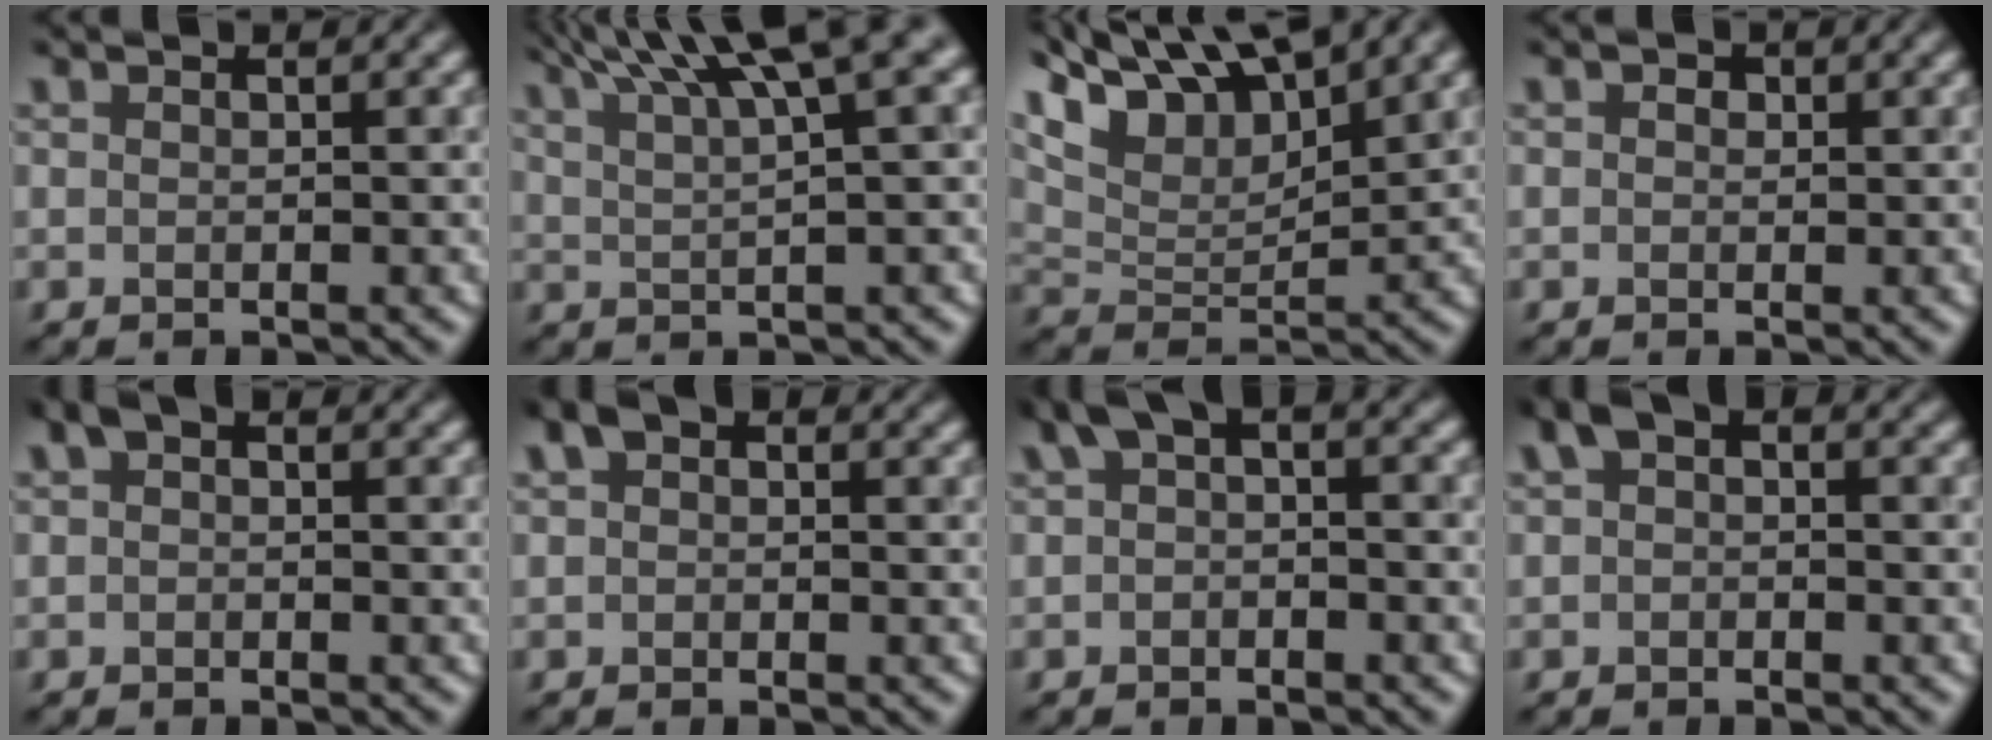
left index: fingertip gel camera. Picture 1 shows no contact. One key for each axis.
{"total": 9.3, "fx": 6.2, "fy": 1.6, "fz": 6.7, "tx": -0.065, "ty": 0.039, "tz": 0.080}
{"total": 9.6, "fx": 7.5, "fy": 2.6, "fz": 5.4, "tx": -0.106, "ty": 0.013, "tz": 0.127}
{"total": 1.1, "fx": 0.5, "fy": 0.9, "fz": 0.6, "tx": -0.001, "ty": 0.003, "tz": -0.003}
{"total": 1.2, "fx": 0.2, "fy": 0.7, "fz": 0.9, "tx": -0.014, "ty": 0.010, "tz": -0.002}
{"total": 1.4, "fx": 0.3, "fy": 1.0, "fz": 0.9, "tx": -0.009, "ty": 0.011, "tz": -0.002}
{"total": 2.2, "fx": 0.2, "fy": 1.1, "fz": 1.8, "tx": -0.026, "ty": 0.017, "tz": 0.000}
{"total": 1.4, "fx": 0.1, "fy": 0.9, "fz": 1.1, "tx": -0.015, "ty": 0.015, "tz": -0.002}